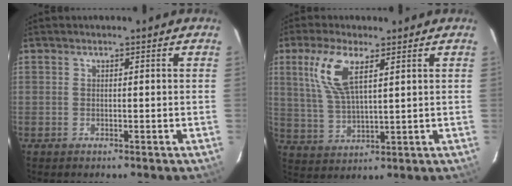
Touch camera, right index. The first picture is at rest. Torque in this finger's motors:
{"motor_torque": [0.30, 0.22, 0.23, 0.14]}